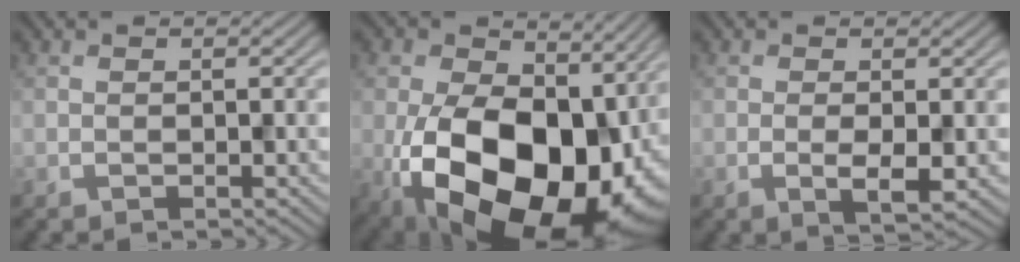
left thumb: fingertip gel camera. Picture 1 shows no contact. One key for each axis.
{"total": 20.0, "fx": -3.5, "fy": 13.4, "fz": 14.4, "tx": -0.258, "ty": -0.061, "tz": -0.032}
{"total": 2.9, "fx": -0.5, "fy": 1.1, "fz": 2.6, "tx": -0.056, "ty": -0.008, "tz": -0.006}